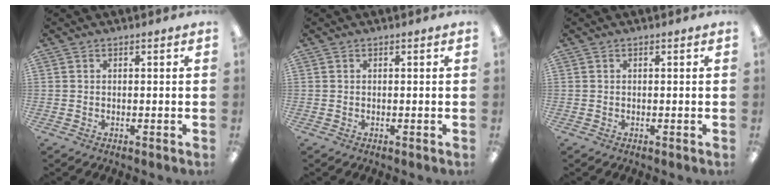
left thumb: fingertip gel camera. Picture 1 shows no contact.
{"total": 0.0}
{"total": 0.0}